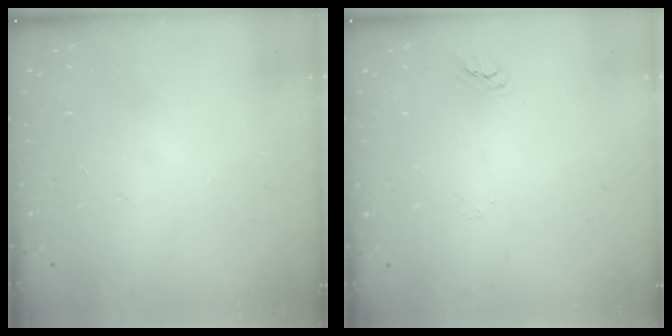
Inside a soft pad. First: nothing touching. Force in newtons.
{"total": 2.0, "press": 2.0, "slide": 0.2}